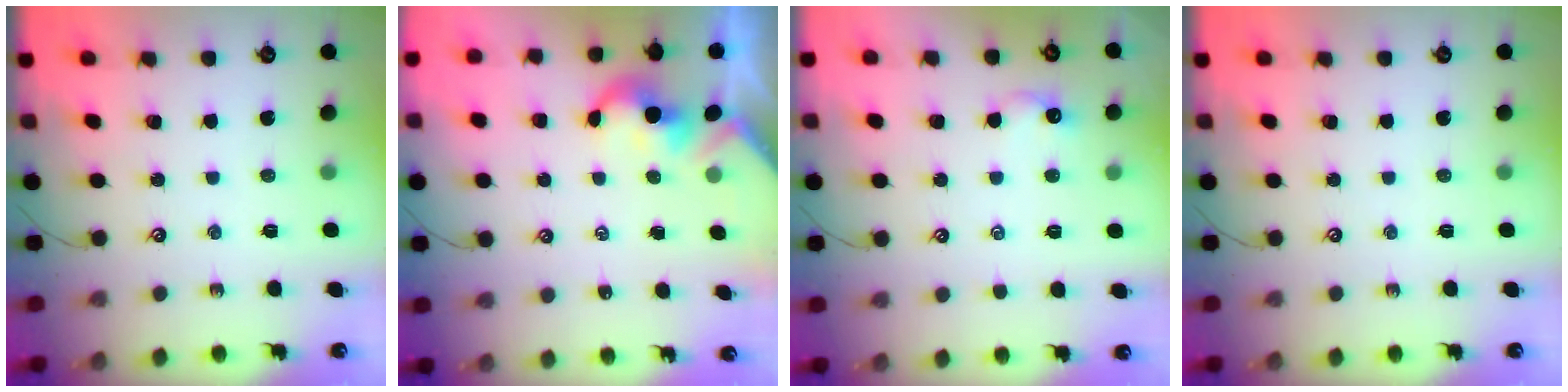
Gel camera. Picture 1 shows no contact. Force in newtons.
{"total": 2.2, "press": 2.2, "slide": 0.4}
{"total": 0.8, "press": 0.6, "slide": 0.5}
{"total": 0.0}